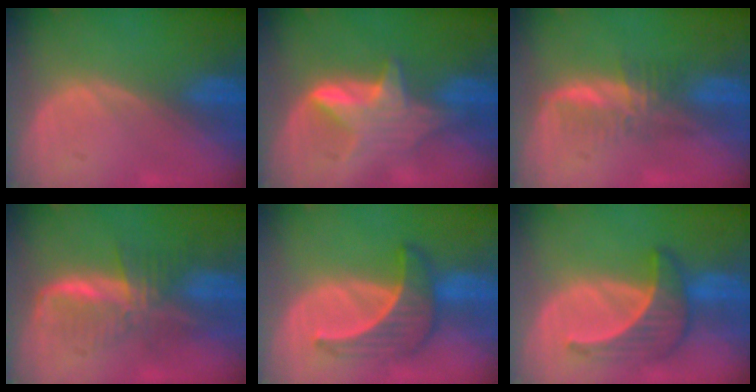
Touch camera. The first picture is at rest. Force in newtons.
{"total": 6.0, "press": 5.8, "slide": 1.4}
{"total": 3.4, "press": 3.4, "slide": 0.6}
{"total": 6.3, "press": 6.1, "slide": 1.2}
{"total": 6.6, "press": 6.3, "slide": 2.0}
{"total": 6.2, "press": 6.1, "slide": 1.1}